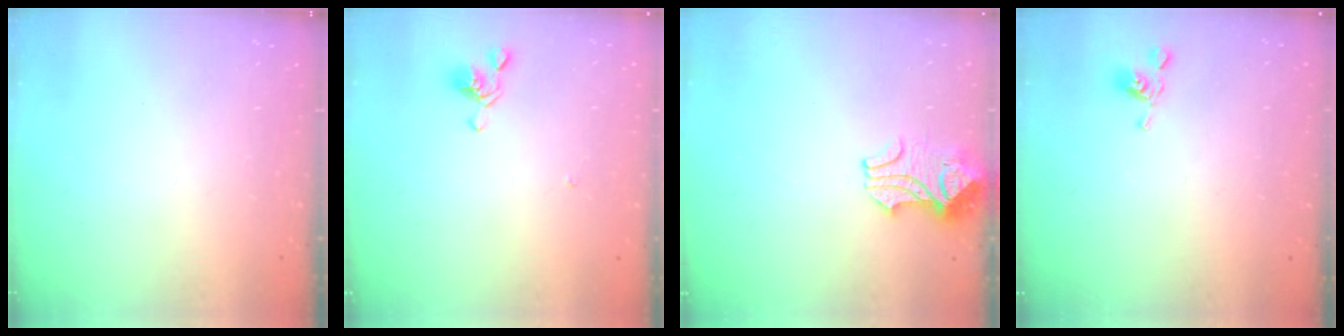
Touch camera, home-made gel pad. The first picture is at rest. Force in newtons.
{"total": 2.6, "press": 2.5, "slide": 0.6}
{"total": 2.2, "press": 2.0, "slide": 1.0}
{"total": 5.7, "press": 5.7, "slide": 0.0}